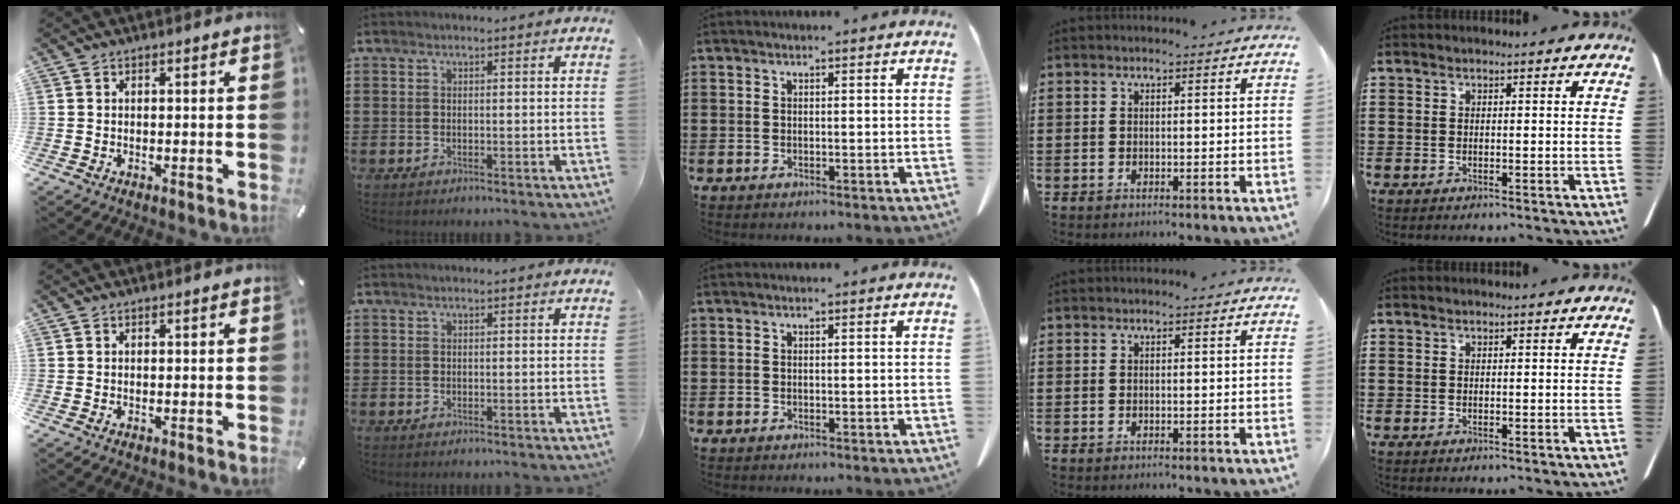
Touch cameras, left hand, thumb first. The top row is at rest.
{}